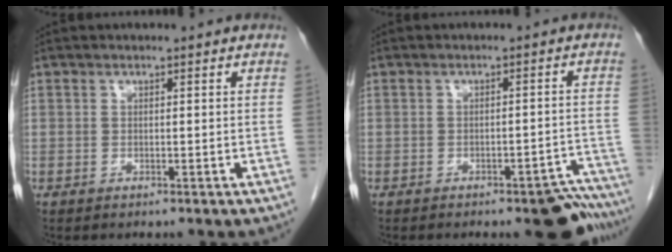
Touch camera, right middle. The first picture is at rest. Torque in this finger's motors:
{"motor_torque": [0.02, -0.01, 0.03, 0.02]}